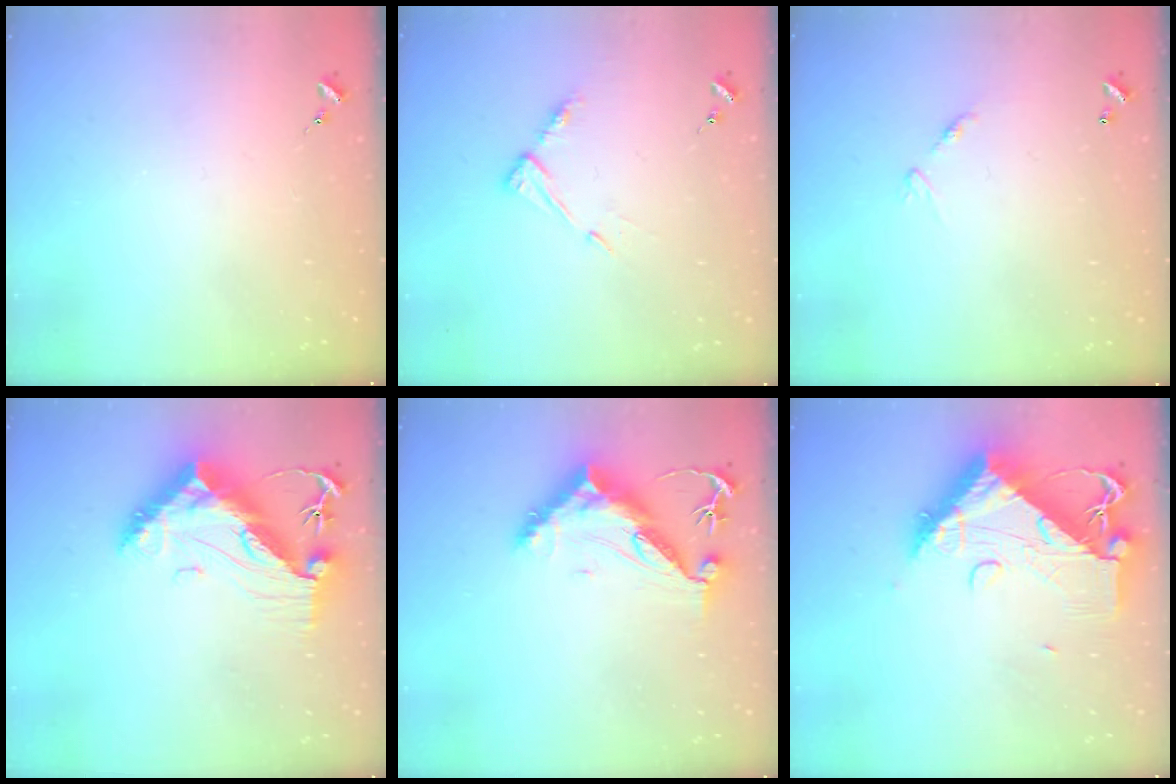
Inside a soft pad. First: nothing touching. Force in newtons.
{"total": 6.8, "press": 6.8, "slide": 0.5}
{"total": 6.9, "press": 6.8, "slide": 0.6}
{"total": 14.8, "press": 14.7, "slide": 1.3}
{"total": 12.9, "press": 12.8, "slide": 0.9}
{"total": 14.6, "press": 14.5, "slide": 1.5}